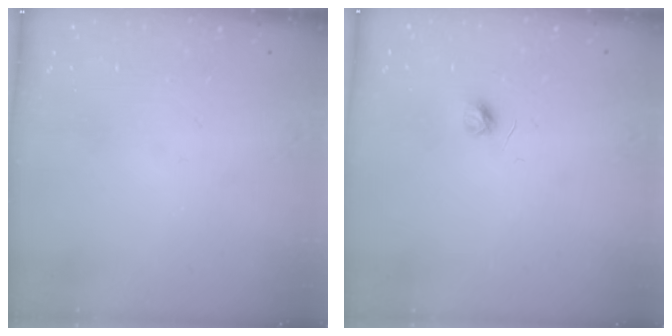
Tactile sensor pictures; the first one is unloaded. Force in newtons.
{"total": 3.6, "press": 3.6, "slide": 0.4}